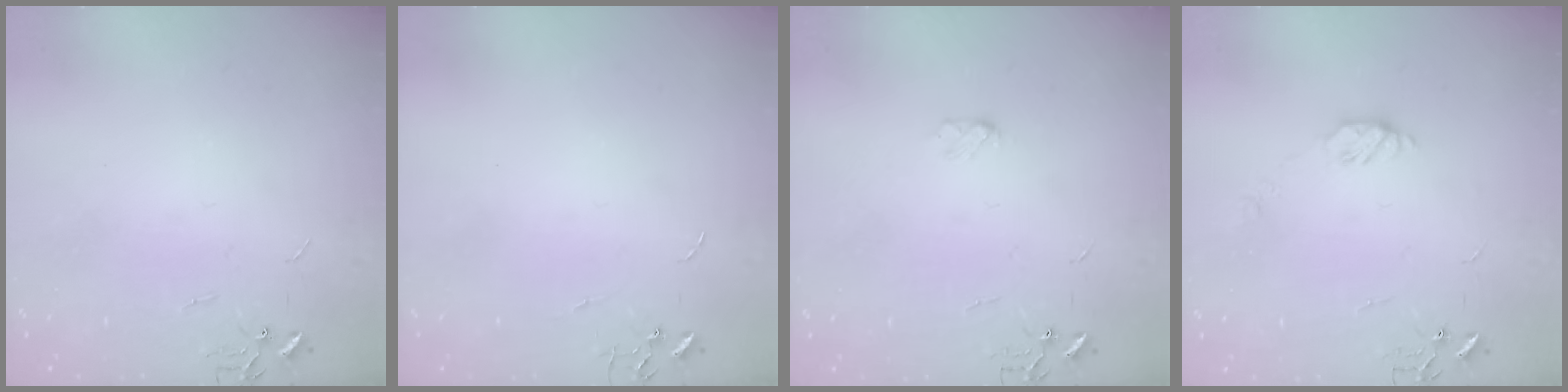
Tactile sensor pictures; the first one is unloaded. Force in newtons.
{"total": 0.0}
{"total": 3.3, "press": 3.3, "slide": 0.6}
{"total": 6.4, "press": 6.4, "slide": 0.3}